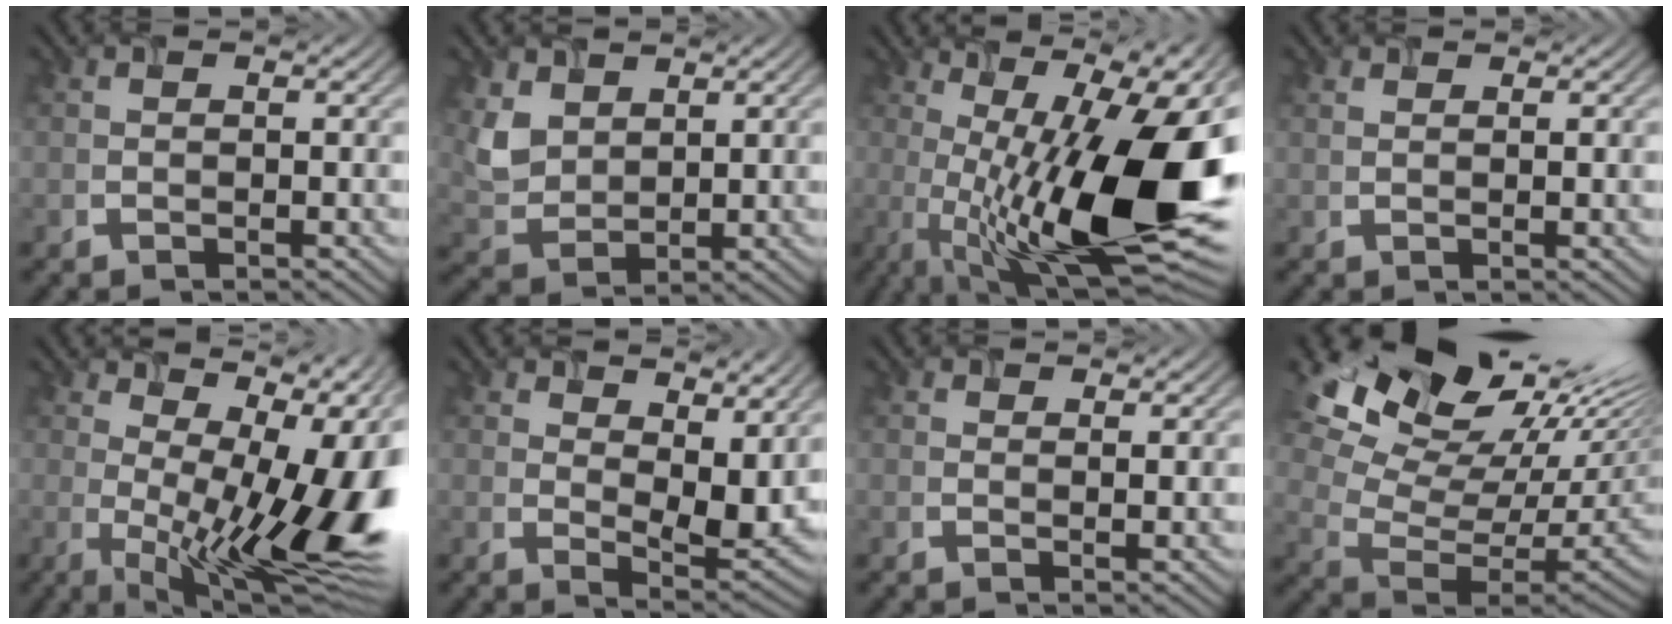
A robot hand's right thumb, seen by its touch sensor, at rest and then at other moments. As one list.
[{"total": 4.4, "force": [2.8, 3.1, 1.6], "torque": [-0.059, -0.011, 0.071]}, {"total": 19.5, "force": [-0.7, 6.7, 18.4], "torque": [-0.272, -0.003, -0.003]}, {"total": 0.9, "force": [0.8, 0.1, 0.4], "torque": [-0.012, -0.002, 0.019]}, {"total": 17.1, "force": [1.6, 6.6, 15.7], "torque": [-0.193, 0.006, 0.040]}, {"total": 8.3, "force": [3.8, 4.0, 6.2], "torque": [-0.106, -0.017, 0.078]}, {"total": 0.7, "force": [0.6, 0.1, 0.3], "torque": [-0.005, -0.004, 0.017]}, {"total": 16.3, "force": [10.4, 8.0, 9.7], "torque": [-0.199, 0.001, 0.197]}]